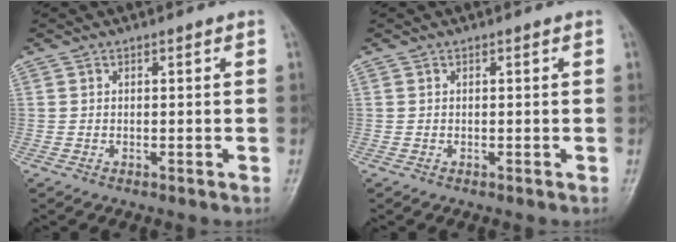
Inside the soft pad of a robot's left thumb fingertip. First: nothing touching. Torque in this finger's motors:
{"motor_torque": [-0.04, 0.05, -0.03, 0.03, 0.00]}